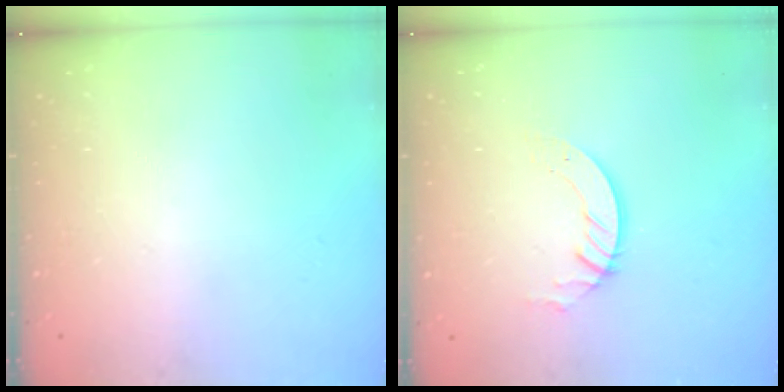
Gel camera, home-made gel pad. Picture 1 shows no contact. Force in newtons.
{"total": 2.8, "press": 2.8, "slide": 0.2}